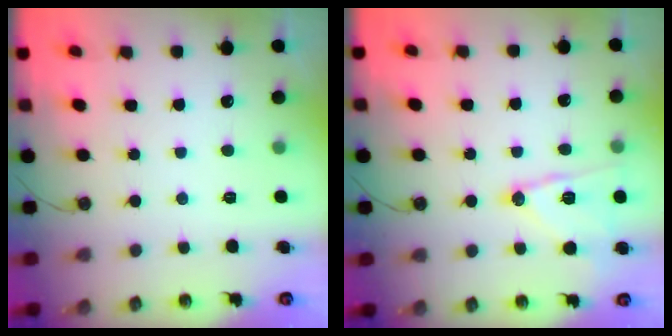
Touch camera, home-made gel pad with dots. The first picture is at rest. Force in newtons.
{"total": 13.3, "press": 13.2, "slide": 0.7}